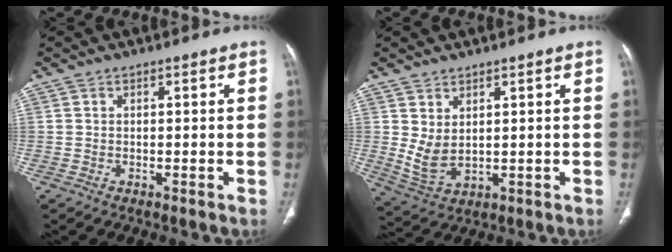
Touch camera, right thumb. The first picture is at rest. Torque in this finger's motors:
{"motor_torque": [-0.28, 0.39, 0.21, 0.28, 0.05]}